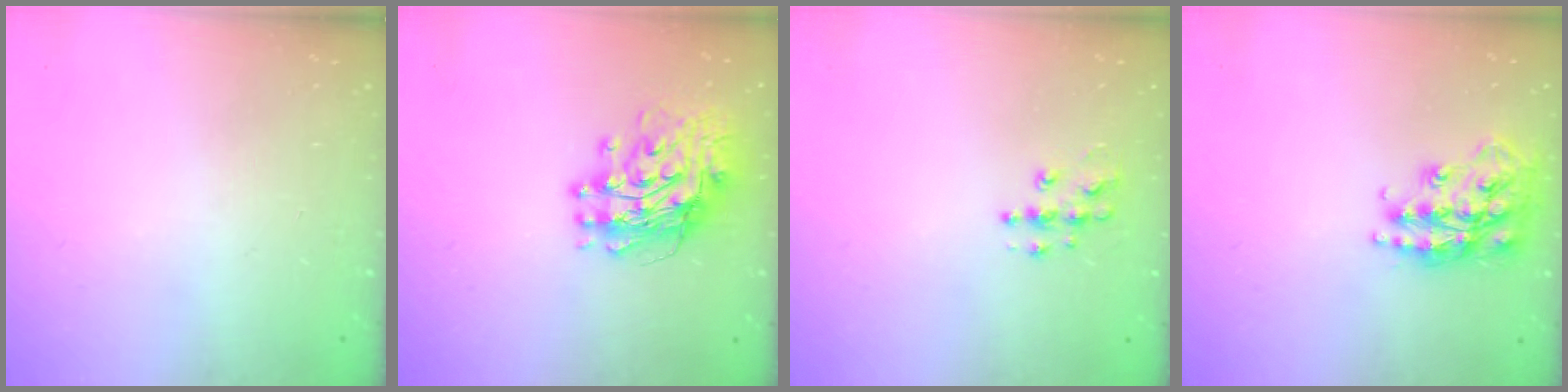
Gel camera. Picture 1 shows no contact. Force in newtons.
{"total": 11.7, "press": 11.7, "slide": 1.1}
{"total": 7.0, "press": 7.0, "slide": 0.3}
{"total": 18.4, "press": 18.4, "slide": 1.2}